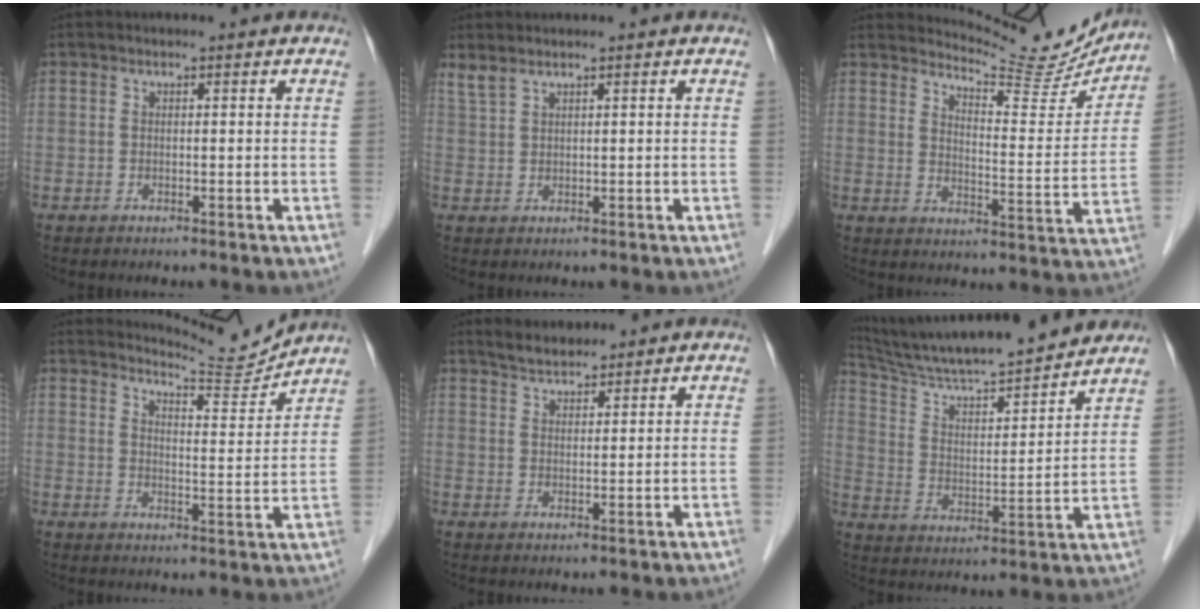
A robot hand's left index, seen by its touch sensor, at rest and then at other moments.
{"total": 1.9, "force": [1.7, 0.2, 0.7], "torque": [-0.020, 0.008, 0.042]}
{"total": 13.5, "force": [13.2, 1.9, 2.1], "torque": [-0.029, -0.049, 0.164]}
{"total": 6.8, "force": [6.7, -0.8, -0.9], "torque": [-0.005, -0.025, 0.099]}
{"total": 3.5, "force": [3.3, 1.0, 0.7], "torque": [-0.017, 0.015, 0.059]}
{"total": 20.2, "force": [18.3, 1.0, 8.6], "torque": [-0.150, 0.005, 0.290]}